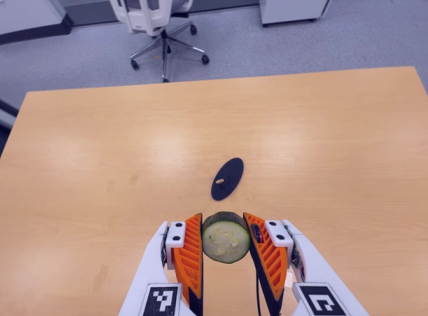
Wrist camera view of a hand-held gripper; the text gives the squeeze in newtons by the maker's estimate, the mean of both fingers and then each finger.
{"total": 9.2, "left": 8.0, "right": 10.3}